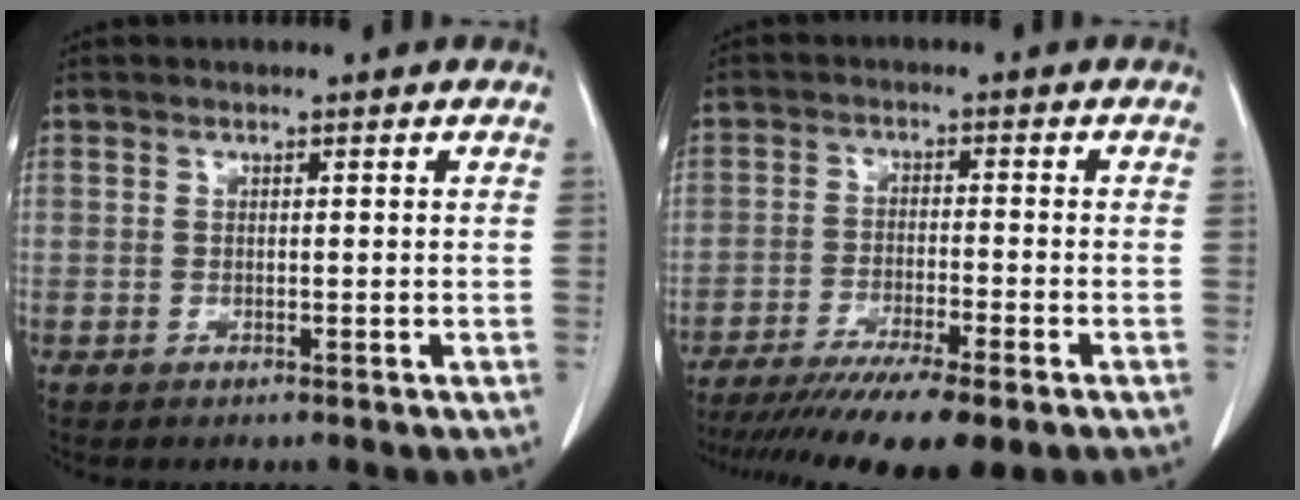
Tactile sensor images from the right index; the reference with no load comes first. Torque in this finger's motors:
{"motor_torque": [0.80, -0.79, 0.48, 0.11]}